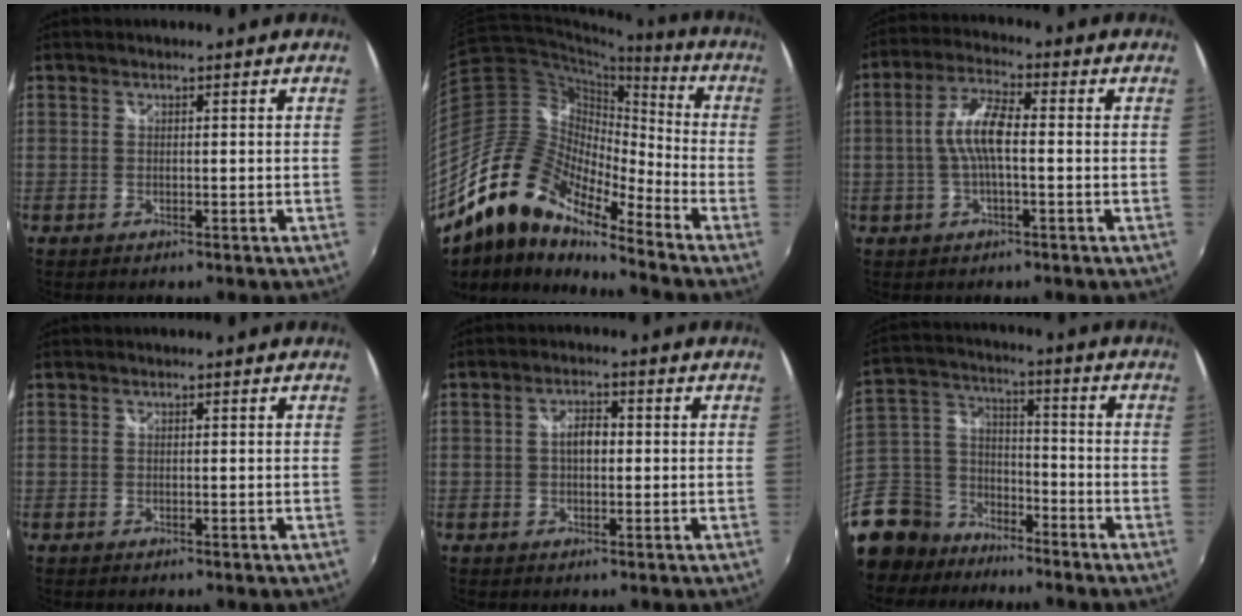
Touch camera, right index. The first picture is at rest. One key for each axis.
{"total": 18.5, "fx": -14.1, "fy": 6.2, "fz": 10.2, "tx": -0.179, "ty": -0.009, "tz": -0.283}
{"total": 7.6, "fx": -0.5, "fy": 2.1, "fz": 7.3, "tx": -0.148, "ty": 0.011, "tz": -0.011}
{"total": 0.0}
{"total": 3.6, "fx": 0.0, "fy": 2.0, "fz": 3.0, "tx": -0.050, "ty": 0.008, "tz": -0.001}
{"total": 19.4, "fx": -13.2, "fy": 13.0, "fz": 5.7, "tx": -0.203, "ty": 0.030, "tz": -0.234}